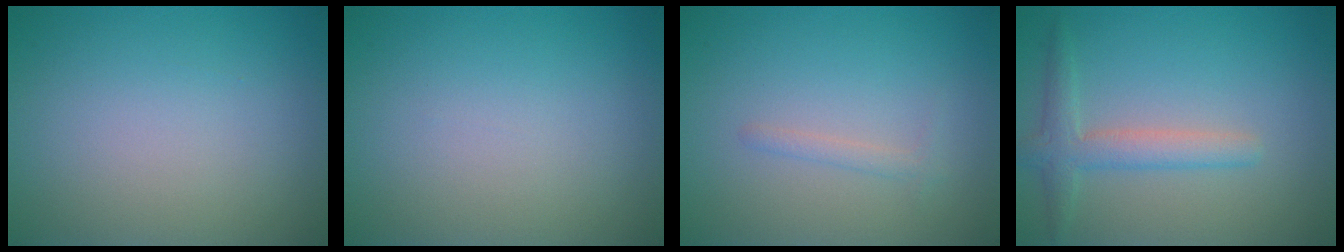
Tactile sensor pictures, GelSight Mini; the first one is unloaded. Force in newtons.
{"total": 0.0}
{"total": 1.0, "press": 1.0, "slide": 0.0}
{"total": 2.8, "press": 2.8, "slide": 0.1}